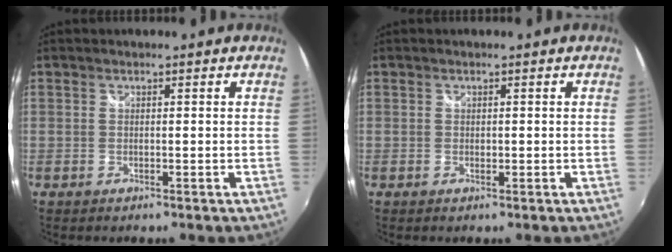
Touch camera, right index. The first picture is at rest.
{"total": 0.5, "force": [0.0, 0.4, 0.3], "torque": [-0.004, -0.001, -0.001]}